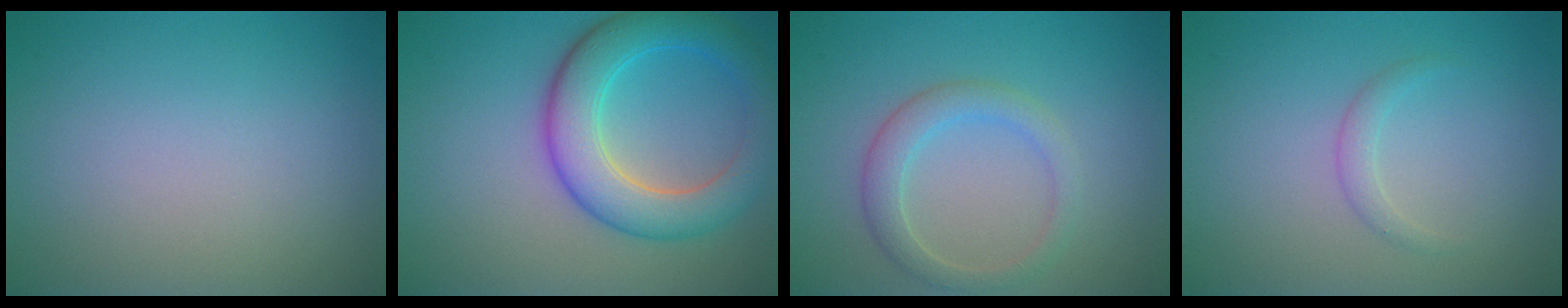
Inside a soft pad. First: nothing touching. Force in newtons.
{"total": 6.8, "press": 6.8, "slide": 0.3}
{"total": 2.7, "press": 2.7, "slide": 0.2}
{"total": 1.2, "press": 1.2, "slide": 0.0}